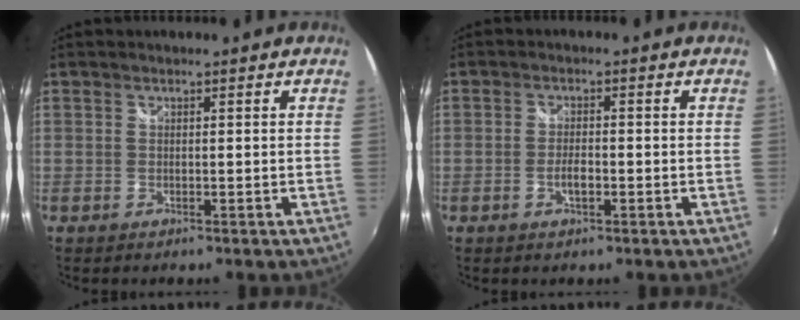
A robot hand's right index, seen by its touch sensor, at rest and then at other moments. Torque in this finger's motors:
{"motor_torque": [0.09, -0.08, 0.16, 0.04]}